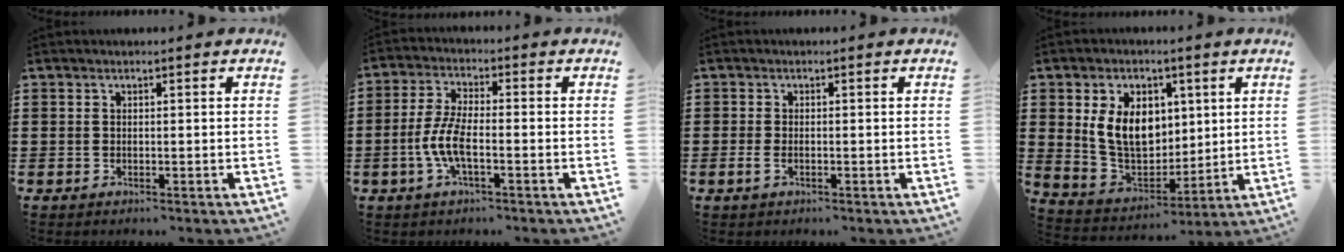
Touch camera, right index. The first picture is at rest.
{"total": 6.0, "force": [-1.9, 1.9, 5.3], "torque": [-0.126, -0.006, -0.044]}
{"total": 1.3, "force": [-0.4, 0.6, 1.1], "torque": [-0.030, -0.005, -0.010]}
{"total": 9.9, "force": [2.3, 7.3, 6.2], "torque": [-0.145, 0.010, 0.040]}